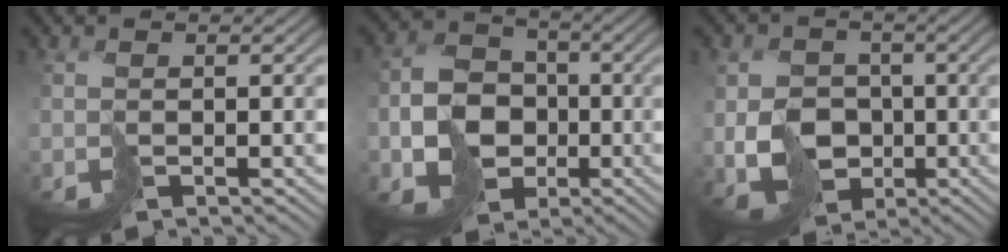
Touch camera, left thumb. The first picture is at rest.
{"total": 8.7, "force": [-2.7, 7.5, 3.7], "torque": [-0.077, -0.026, -0.056]}
{"total": 6.2, "force": [-0.6, 5.6, 2.4], "torque": [-0.053, -0.017, -0.010]}